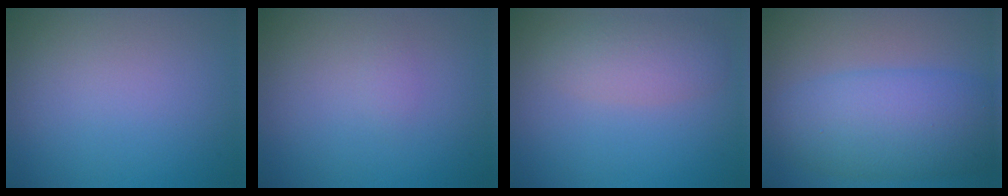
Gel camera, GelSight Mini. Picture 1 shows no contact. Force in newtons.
{"total": 0.7, "press": 0.7, "slide": 0.0}
{"total": 3.0, "press": 3.0, "slide": 0.2}
{"total": 7.7, "press": 7.7, "slide": 0.3}